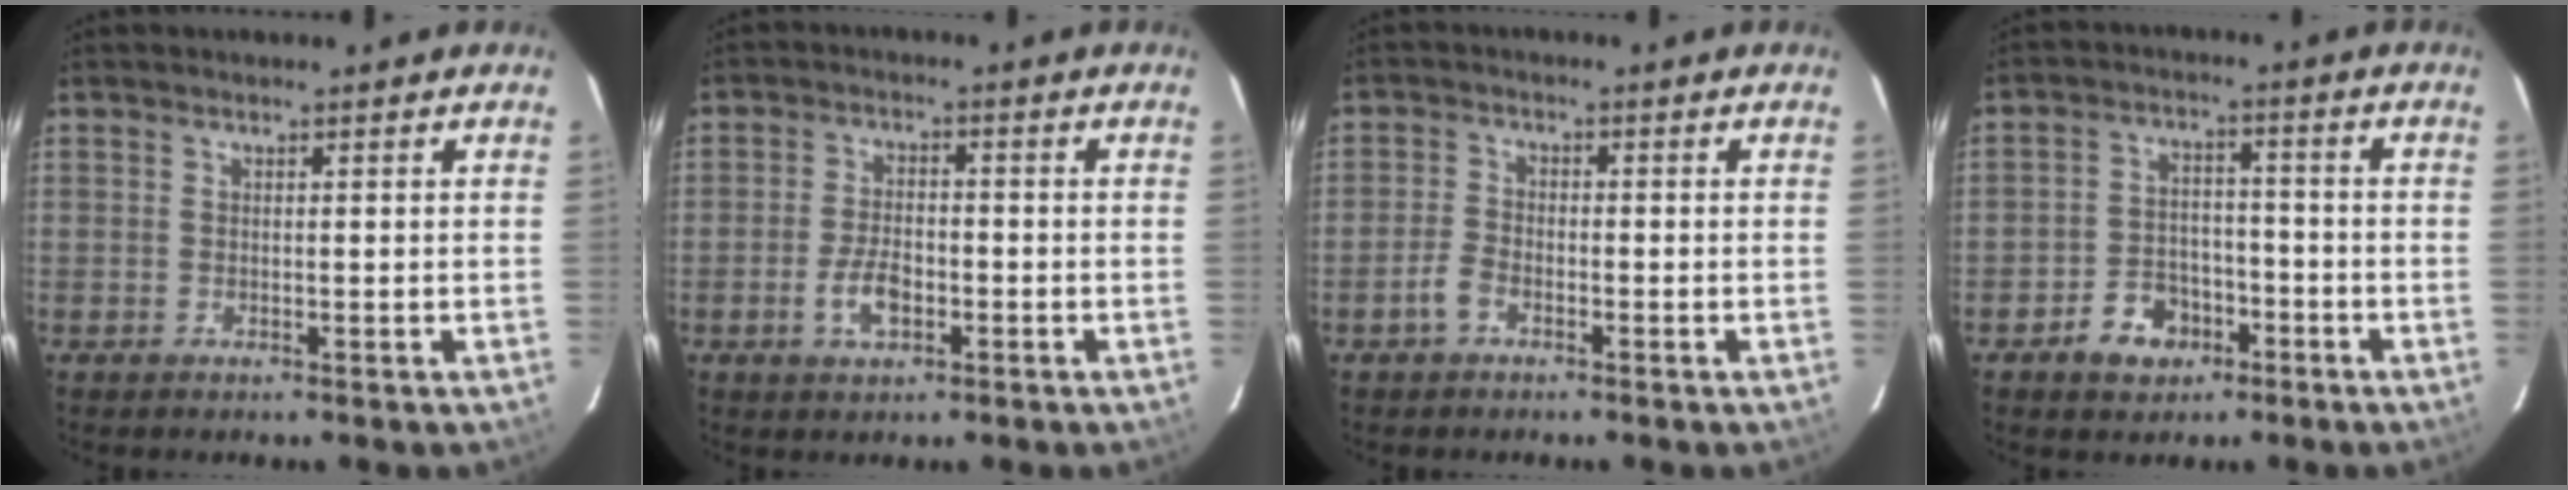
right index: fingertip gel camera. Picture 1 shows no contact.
{"total": 5.5, "force": [-2.3, 2.9, 4.1], "torque": [-0.085, 0.003, -0.038]}
{"total": 3.1, "force": [-2.0, 1.6, 1.8], "torque": [-0.049, 0.006, -0.040]}
{"total": 7.3, "force": [-4.2, 5.2, 2.8], "torque": [-0.068, 0.021, -0.056]}